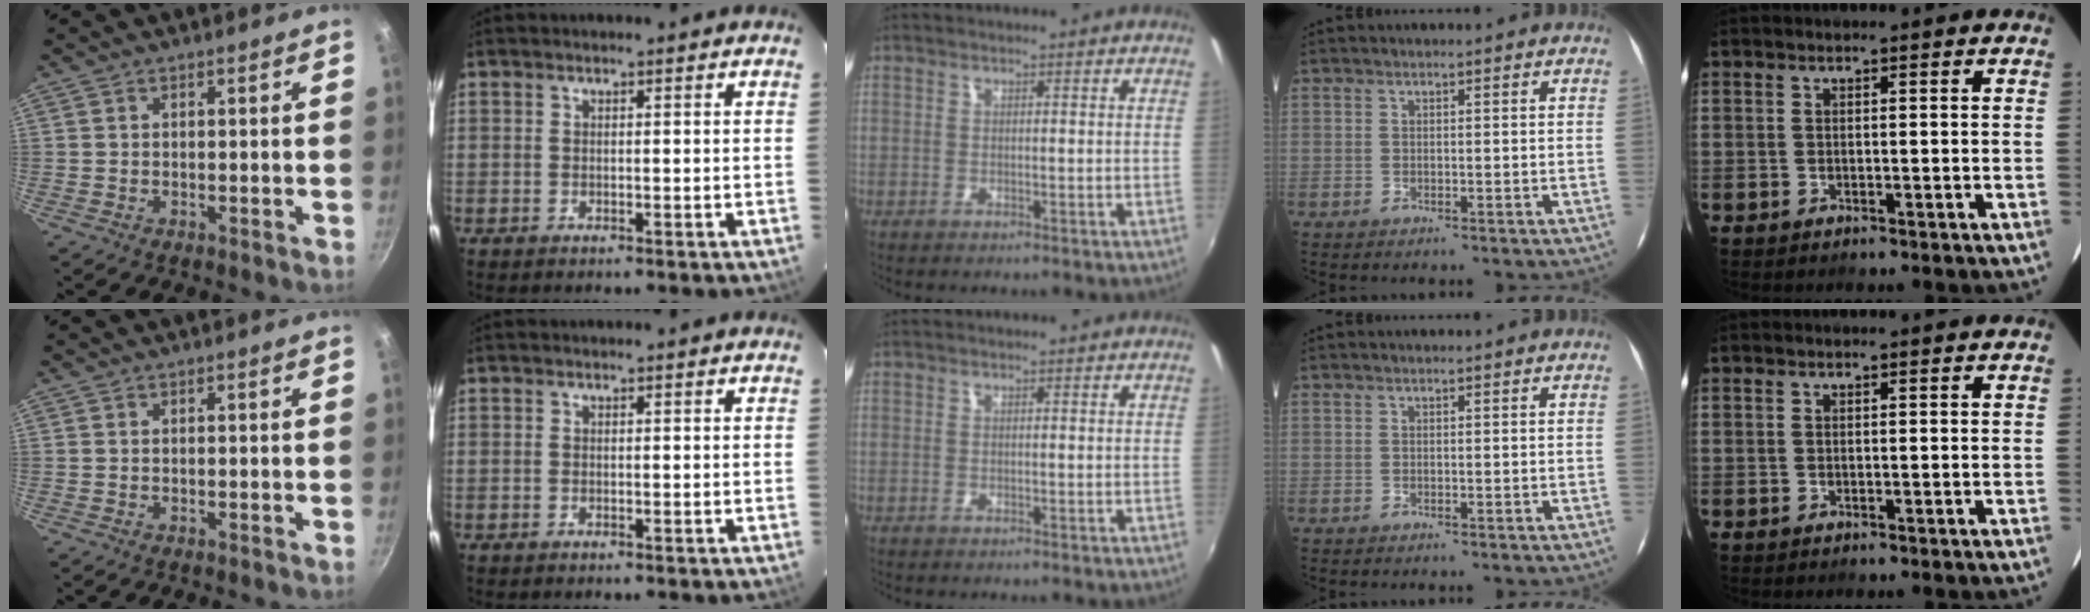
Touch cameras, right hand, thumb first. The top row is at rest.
{}